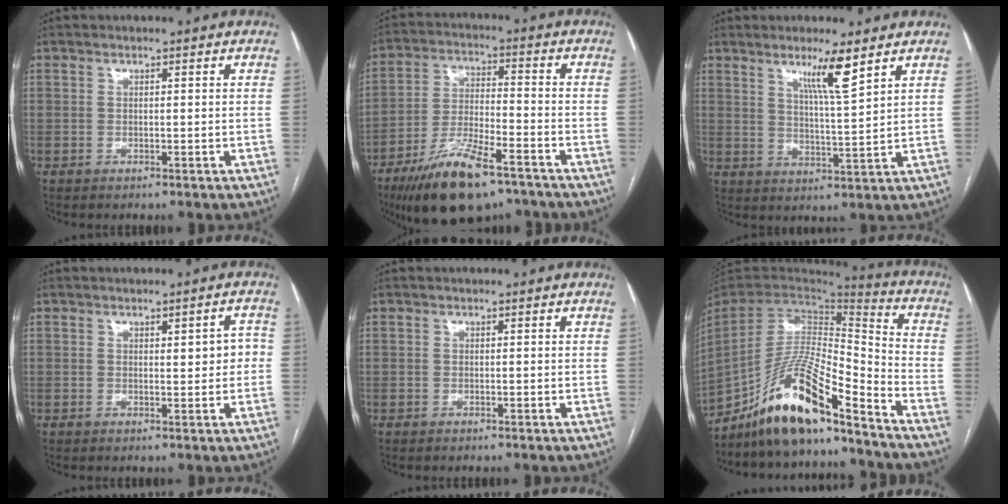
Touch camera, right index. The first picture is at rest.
{"total": 14.7, "force": [-9.9, 3.7, 10.2], "torque": [-0.196, -0.021, -0.172]}
{"total": 6.7, "force": [4.3, -0.6, 5.1], "torque": [-0.090, -0.013, 0.076]}
{"total": 3.0, "force": [0.3, 1.1, 2.7], "torque": [-0.029, 0.008, 0.006]}
{"total": 0.0}
{"total": 17.0, "force": [-13.2, 2.2, 10.4], "torque": [-0.202, 0.013, -0.239]}